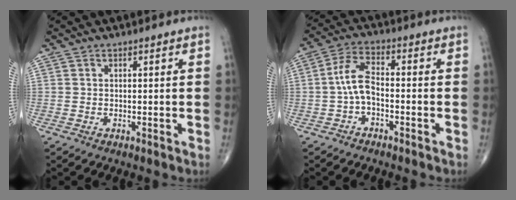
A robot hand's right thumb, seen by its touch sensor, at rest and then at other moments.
{"total": 6.0, "force": [-1.3, 2.9, 5.1], "torque": [-0.098, 0.028, -0.034]}